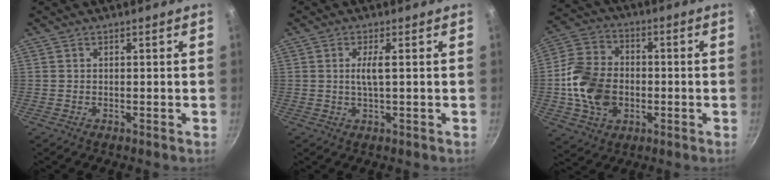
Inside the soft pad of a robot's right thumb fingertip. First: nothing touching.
{"total": 3.1, "force": [0.4, 0.4, 3.1], "torque": [-0.072, 0.000, 0.009]}
{"total": 14.6, "force": [-1.9, 11.1, 9.4], "torque": [-0.159, 0.017, -0.039]}